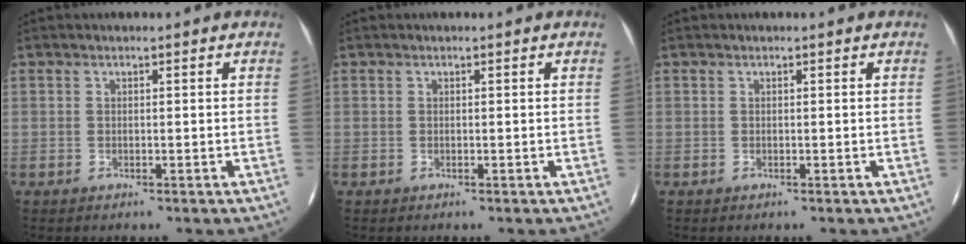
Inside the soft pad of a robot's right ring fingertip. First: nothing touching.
{"total": 0.0}
{"total": 0.0}